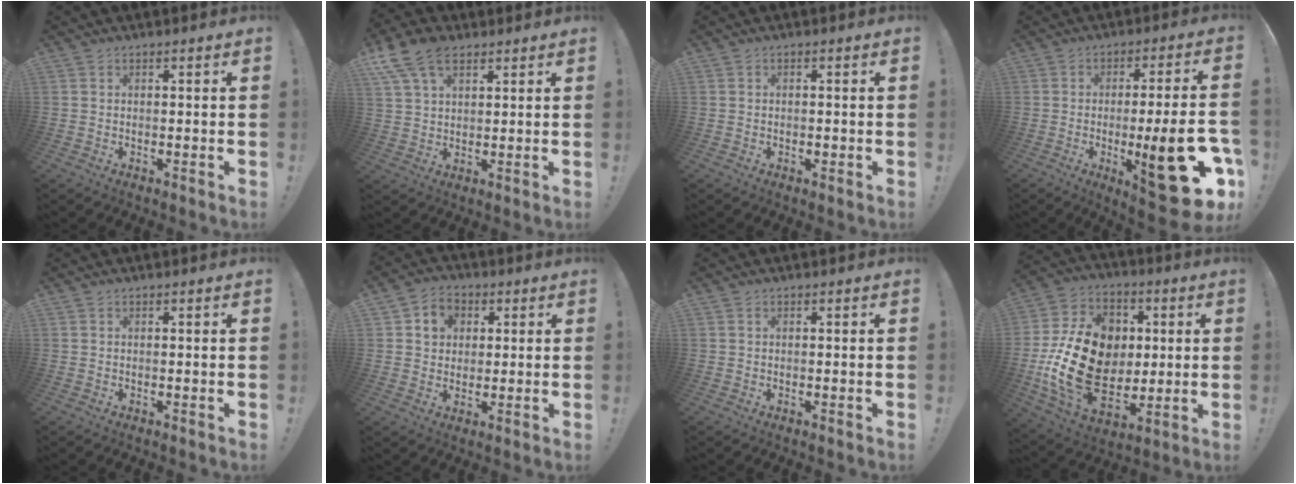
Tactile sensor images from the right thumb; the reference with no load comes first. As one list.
[{"total": 11.2, "force": [6.2, 6.6, 6.6], "torque": [-0.115, -0.014, 0.123]}, {"total": 1.0, "force": [-0.5, 0.7, 0.4], "torque": [-0.009, 0.004, -0.008]}, {"total": 22.0, "force": [-6.8, 5.0, 20.3], "torque": [-0.280, 0.016, -0.094]}, {"total": 0.0}, {"total": 7.2, "force": [2.6, 6.2, 2.4], "torque": [-0.031, -0.001, 0.050]}, {"total": 0.0}, {"total": 24.8, "force": [-0.5, 18.5, 16.5], "torque": [-0.312, 0.010, 0.017]}]